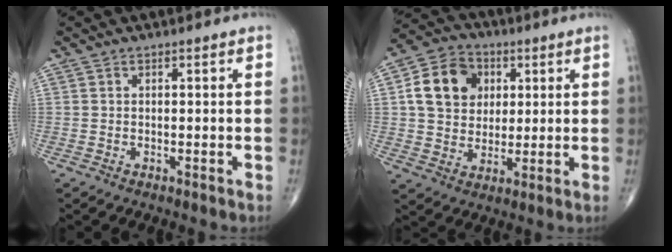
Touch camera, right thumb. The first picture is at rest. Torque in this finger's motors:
{"motor_torque": [0.47, 2.41, 0.44, -0.27, 0.36]}